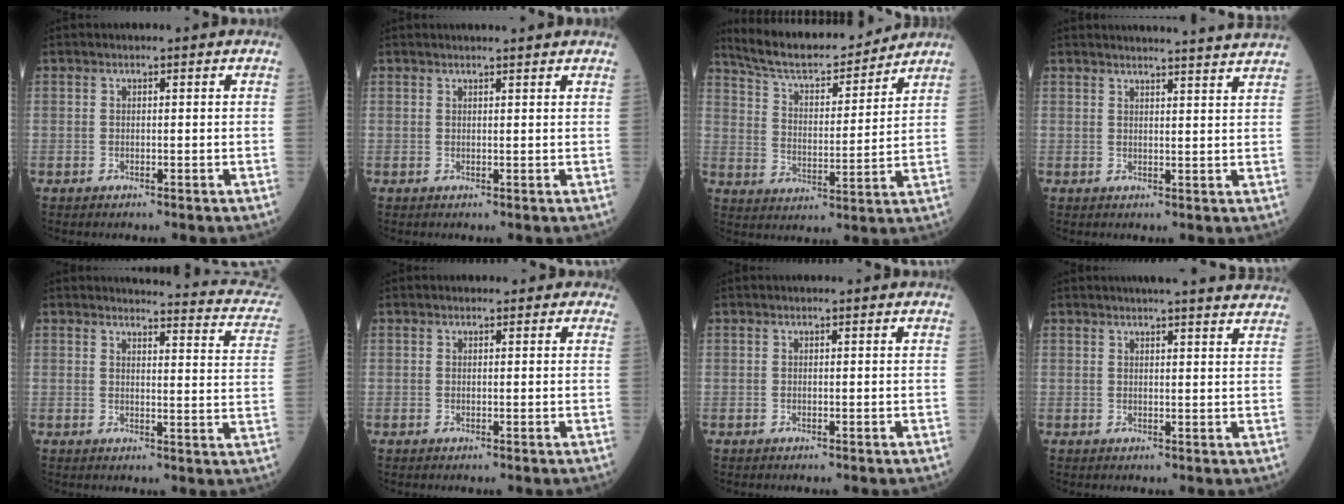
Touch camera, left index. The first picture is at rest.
{"total": 5.1, "force": [4.8, -0.1, 1.8], "torque": [-0.023, 0.022, 0.051]}
{"total": 15.0, "force": [13.8, 2.4, 5.3], "torque": [-0.091, 0.002, 0.228]}
{"total": 12.7, "force": [12.3, -1.2, 3.1], "torque": [-0.041, -0.027, 0.135]}
{"total": 15.2, "force": [14.7, 1.9, 3.5], "torque": [-0.011, -0.077, 0.128]}
{"total": 0.9, "force": [0.6, 0.7, 0.1], "torque": [0.003, -0.002, 0.001]}
{"total": 0.0}
{"total": 13.0, "force": [12.0, 0.5, 4.8], "torque": [-0.055, -0.001, 0.126]}